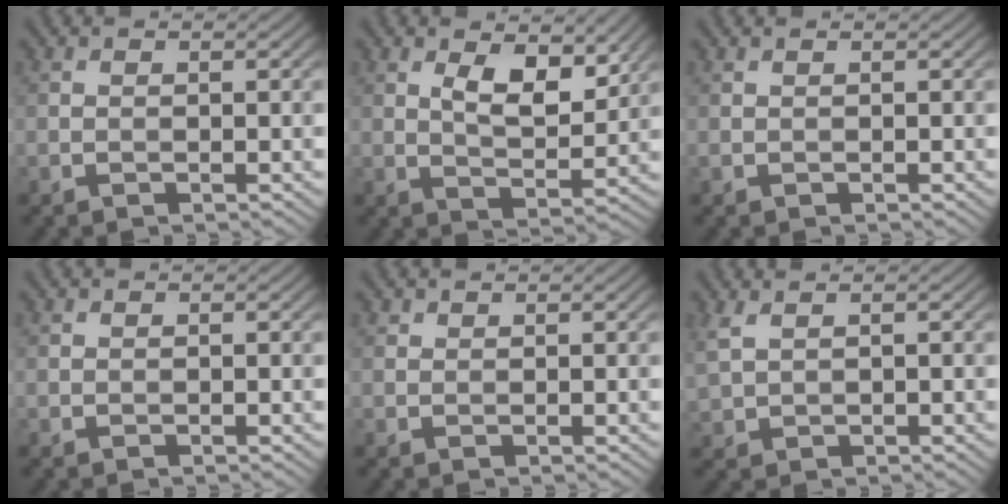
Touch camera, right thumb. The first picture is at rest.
{"total": 6.1, "force": [2.9, 2.7, 4.7], "torque": [-0.086, -0.012, 0.051]}
{"total": 0.0}
{"total": 0.0}
{"total": 0.6, "force": [0.5, 0.2, 0.1], "torque": [-0.002, 0.000, 0.012]}
{"total": 2.4, "force": [1.3, 1.1, 1.7], "torque": [-0.055, 0.007, 0.033]}